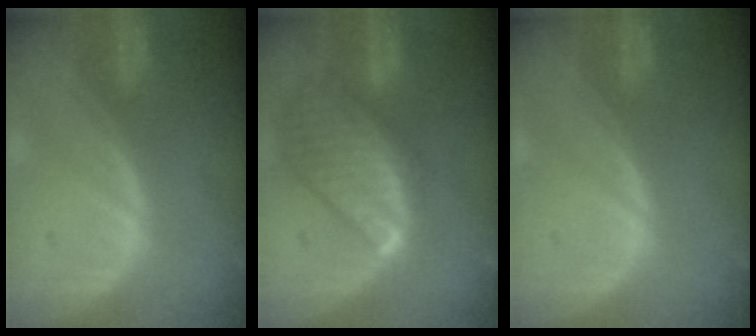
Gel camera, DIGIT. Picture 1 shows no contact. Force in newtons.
{"total": 9.7, "press": 8.3, "slide": 5.0}
{"total": 0.0}